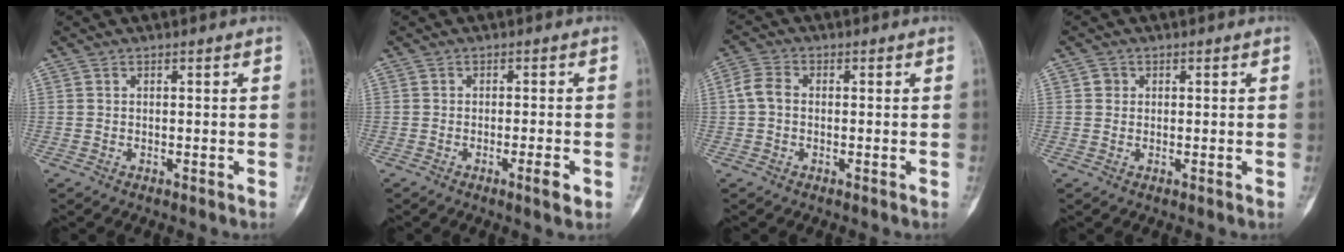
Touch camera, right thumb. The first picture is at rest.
{"total": 3.1, "force": [-1.3, 0.4, 2.8], "torque": [-0.043, 0.000, -0.022]}
{"total": 3.8, "force": [-0.1, 2.7, 2.7], "torque": [-0.056, 0.011, -0.010]}
{"total": 1.2, "force": [0.3, 1.1, 0.2], "torque": [0.007, 0.004, 0.003]}